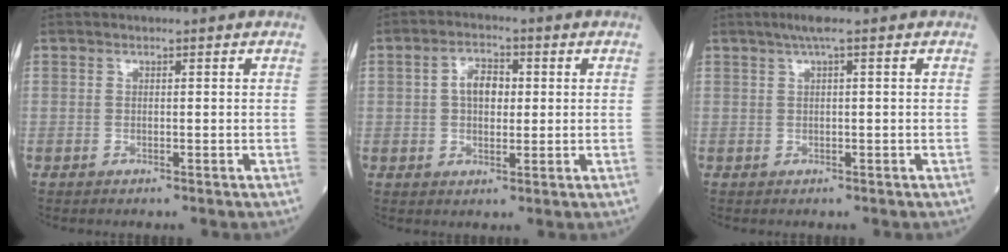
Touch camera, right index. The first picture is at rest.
{"total": 5.6, "force": [0.8, 3.3, 4.4], "torque": [-0.094, 0.016, 0.015]}
{"total": 2.9, "force": [1.5, 0.6, 2.5], "torque": [-0.055, 0.017, 0.029]}